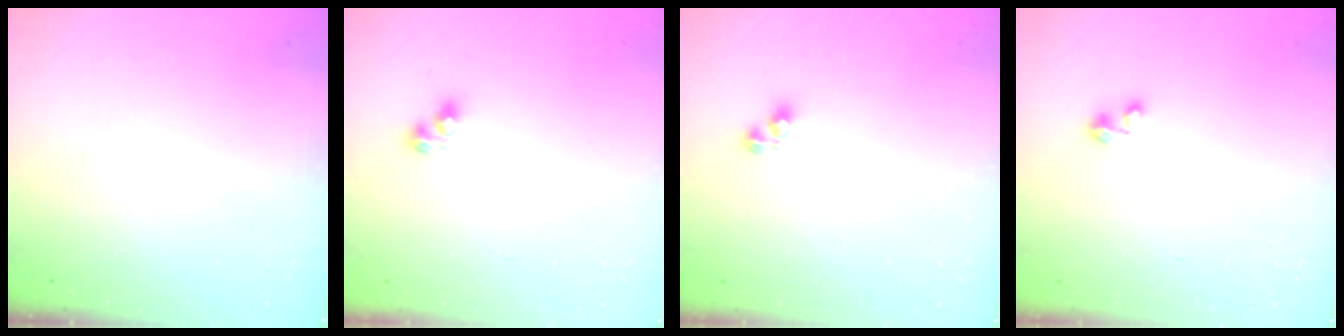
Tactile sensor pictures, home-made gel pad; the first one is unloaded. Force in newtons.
{"total": 3.4, "press": 3.4, "slide": 0.5}
{"total": 3.2, "press": 3.1, "slide": 0.4}
{"total": 1.6, "press": 1.6, "slide": 0.2}